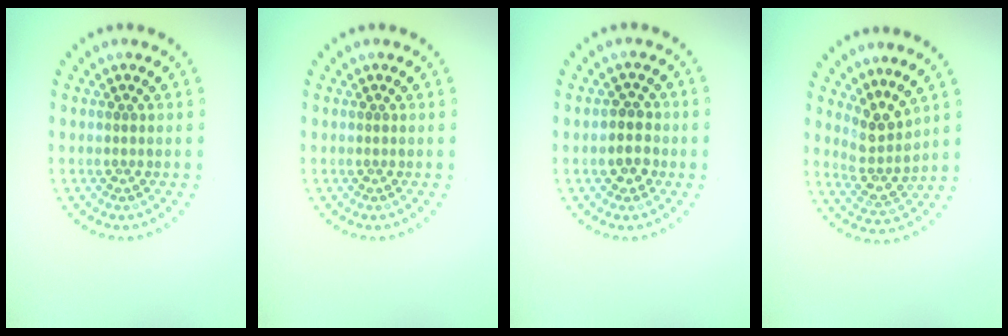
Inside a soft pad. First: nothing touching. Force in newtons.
{"total": 0.0}
{"total": 2.3, "press": 2.2, "slide": 0.7}
{"total": 3.0, "press": 2.3, "slide": 2.0}